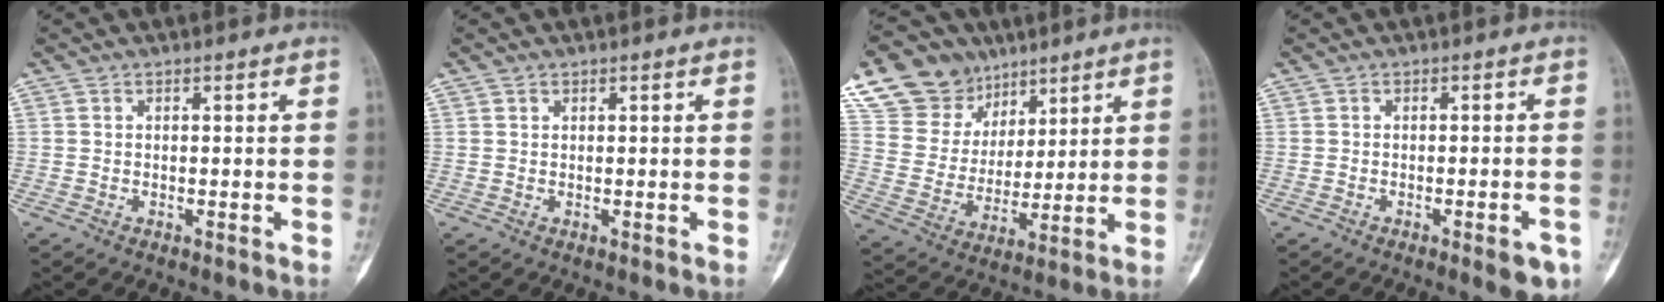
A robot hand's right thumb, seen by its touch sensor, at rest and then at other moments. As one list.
[{"total": 0.5, "force": [0.3, 0.4, 0.1], "torque": [0.002, -0.002, 0.004]}, {"total": 16.6, "force": [10.6, 11.9, 4.4], "torque": [-0.048, -0.028, 0.208]}, {"total": 4.8, "force": [-2.5, 1.3, 3.9], "torque": [-0.040, 0.007, -0.026]}]